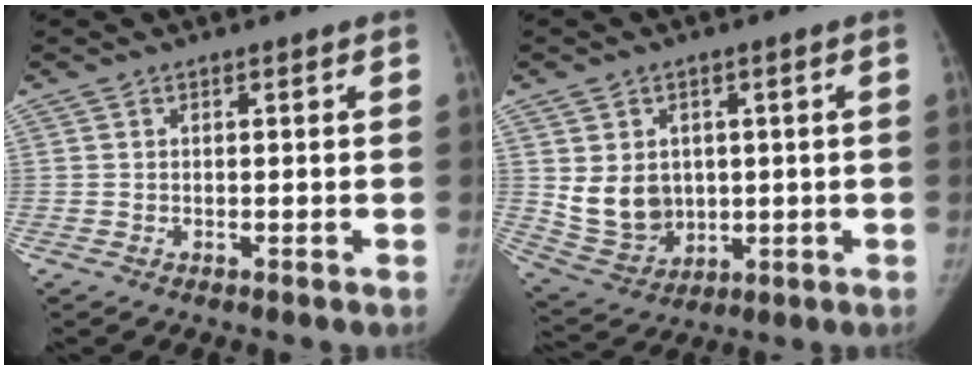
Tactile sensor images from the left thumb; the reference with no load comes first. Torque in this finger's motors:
{"motor_torque": [0.01, 0.15, 0.66, -0.59, 0.04]}